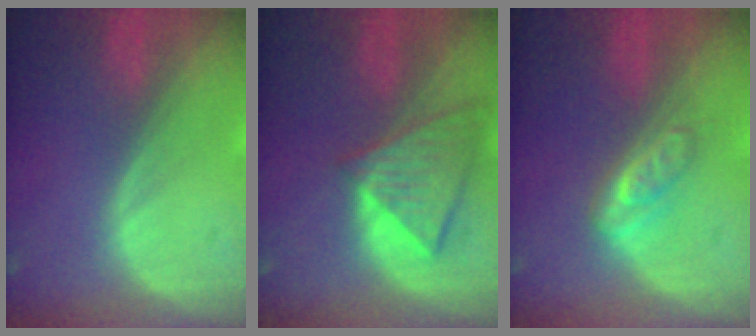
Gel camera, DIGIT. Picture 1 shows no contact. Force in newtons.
{"total": 8.1, "press": 7.2, "slide": 3.6}
{"total": 4.8, "press": 4.2, "slide": 2.3}